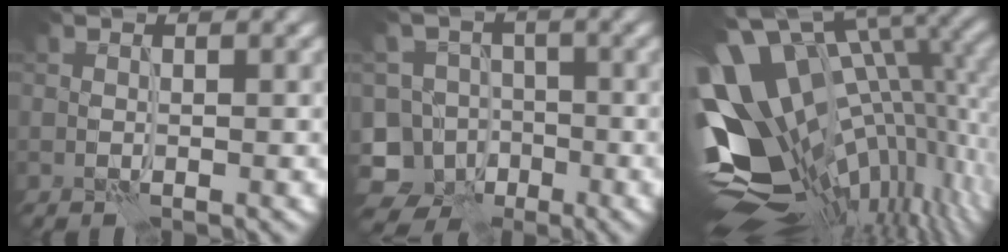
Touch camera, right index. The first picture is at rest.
{"total": 8.7, "force": [-5.1, 6.8, 1.8], "torque": [-0.016, -0.005, -0.097]}
{"total": 17.7, "force": [0.5, 9.1, 15.1], "torque": [-0.253, -0.041, 0.035]}